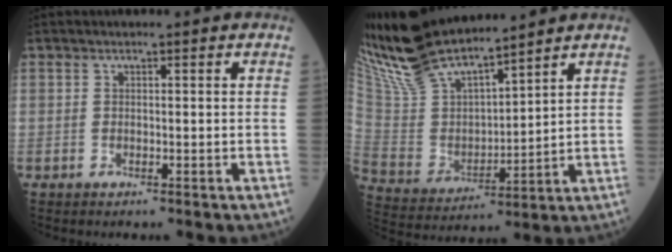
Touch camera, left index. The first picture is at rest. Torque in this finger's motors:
{"motor_torque": [-0.47, -0.59, -0.21, -0.09]}